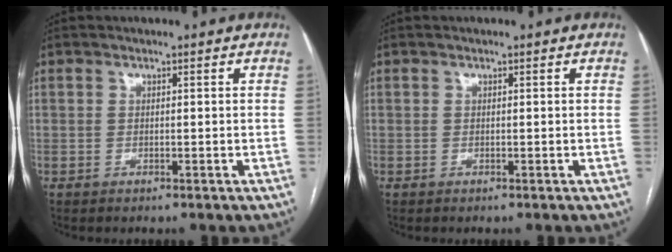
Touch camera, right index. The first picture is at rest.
{"total": 0.0}